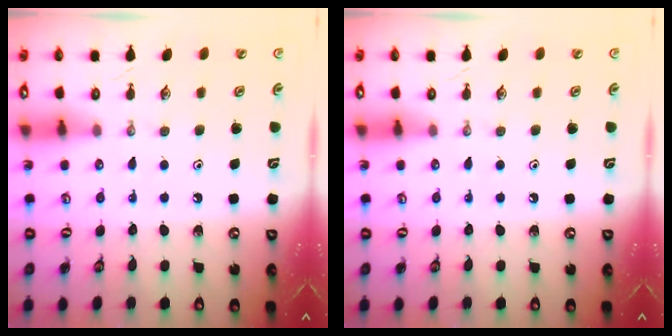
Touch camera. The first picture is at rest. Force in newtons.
{"total": 0.0}